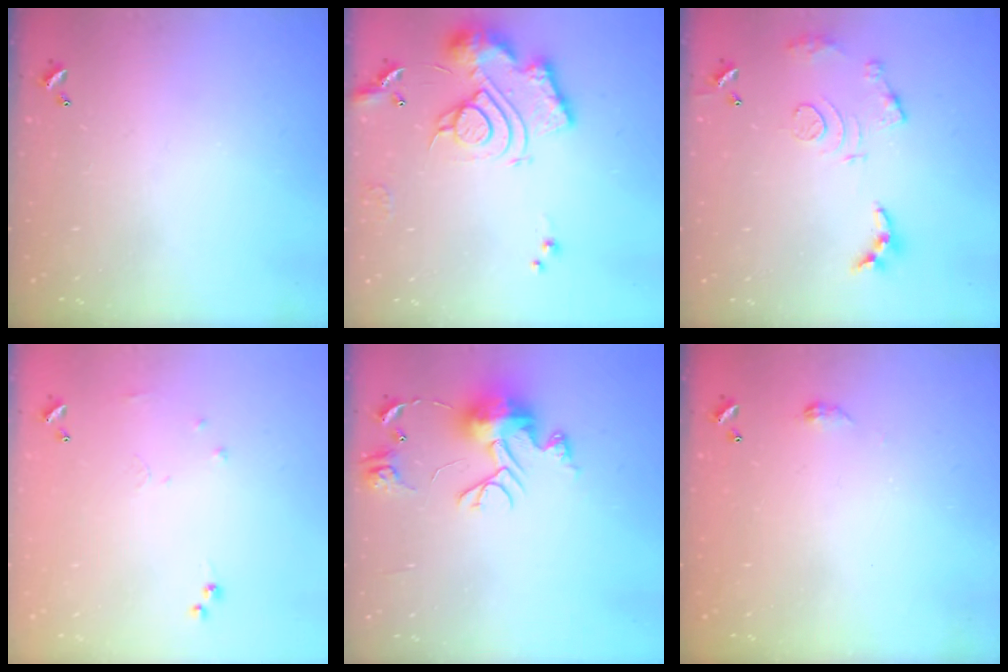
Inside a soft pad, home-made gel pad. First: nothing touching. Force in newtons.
{"total": 15.7, "press": 15.6, "slide": 1.8}
{"total": 10.7, "press": 10.7, "slide": 0.7}
{"total": 6.2, "press": 6.2, "slide": 0.9}
{"total": 11.3, "press": 11.3, "slide": 0.9}
{"total": 2.8, "press": 2.7, "slide": 0.5}